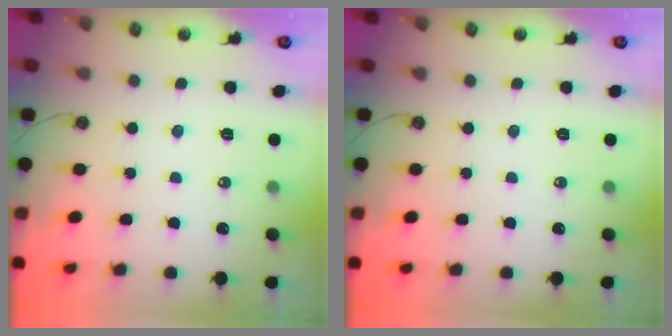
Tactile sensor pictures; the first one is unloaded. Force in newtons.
{"total": 0.0}